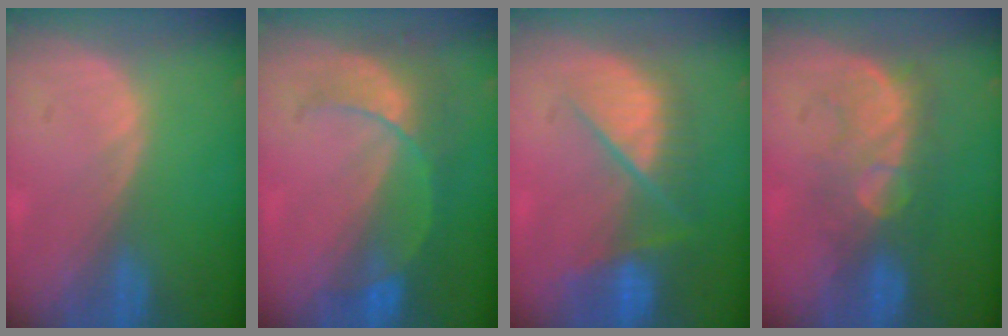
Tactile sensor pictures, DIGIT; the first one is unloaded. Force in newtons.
{"total": 7.9, "press": 6.9, "slide": 3.8}
{"total": 9.7, "press": 8.3, "slide": 5.1}
{"total": 7.9, "press": 7.7, "slide": 1.5}